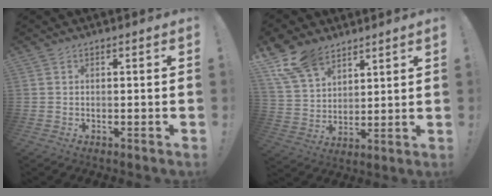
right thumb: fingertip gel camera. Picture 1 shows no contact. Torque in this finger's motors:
{"motor_torque": [0.41, 0.50, 0.80, 0.74, 0.03]}